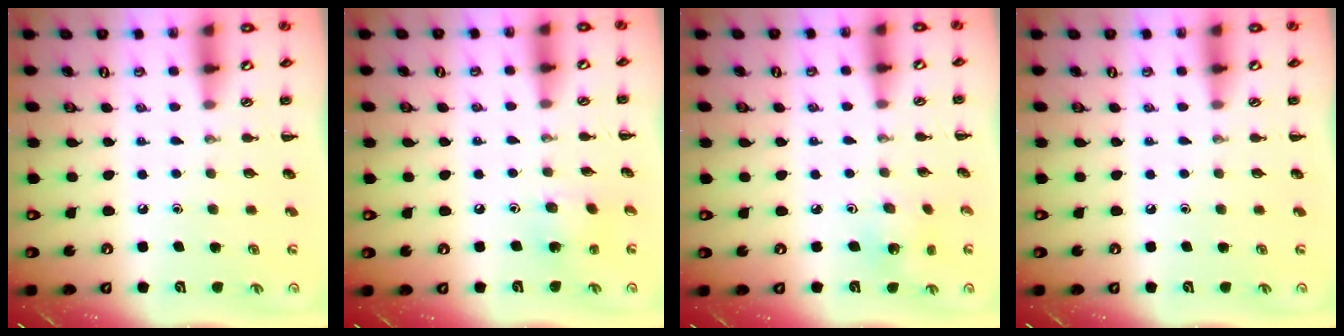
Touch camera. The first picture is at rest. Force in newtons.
{"total": 2.5, "press": 2.5, "slide": 0.6}
{"total": 2.6, "press": 2.4, "slide": 0.9}
{"total": 0.0}